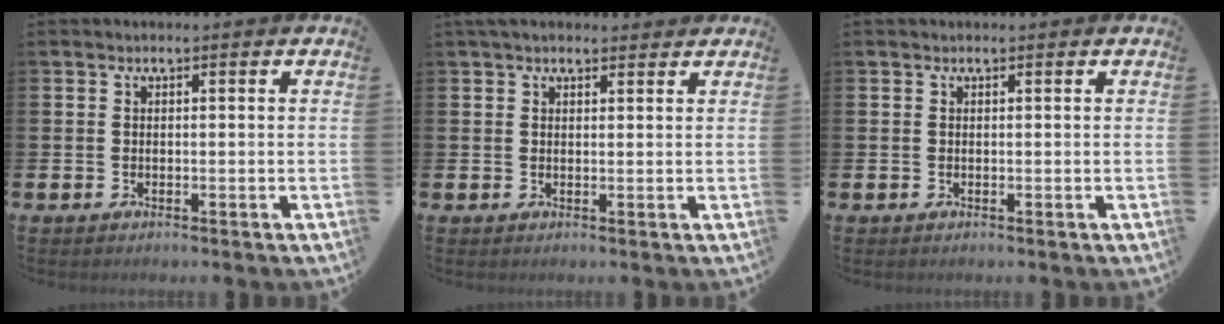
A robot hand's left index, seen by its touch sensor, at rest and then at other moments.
{"total": 2.2, "force": [1.9, 0.9, 0.7], "torque": [-0.006, -0.001, 0.032]}
{"total": 0.0}